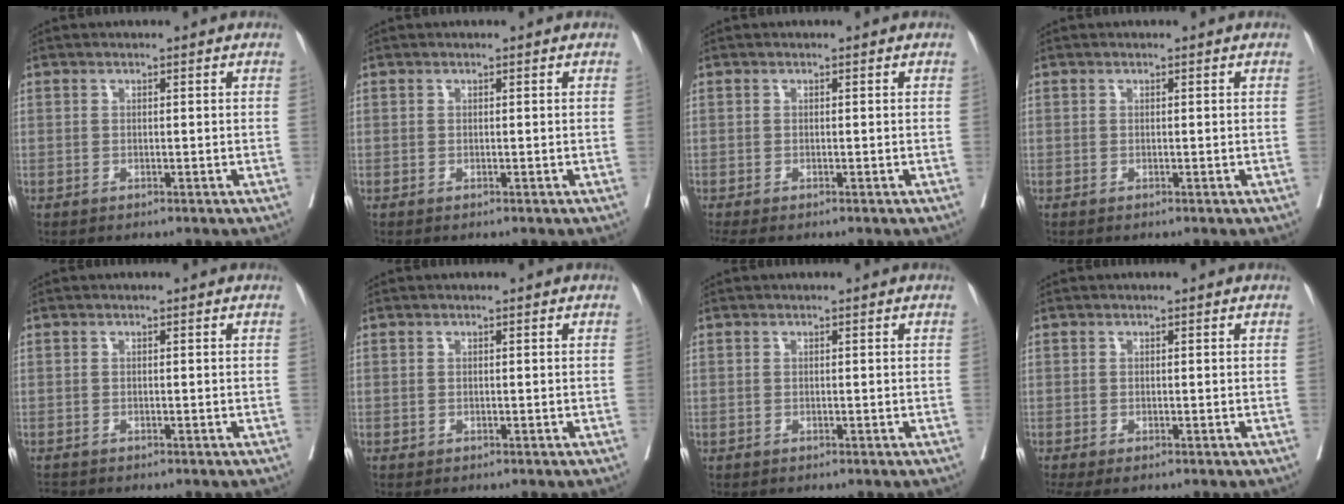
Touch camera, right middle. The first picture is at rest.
{"total": 0.0}
{"total": 1.6, "force": [-1.4, 0.3, 0.8], "torque": [-0.009, -0.006, -0.023]}
{"total": 0.0}
{"total": 0.6, "force": [-0.6, 0.1, 0.0], "torque": [-0.005, -0.003, -0.013]}
{"total": 0.0}
{"total": 0.0}
{"total": 3.7, "force": [-2.6, 1.5, 2.2], "torque": [-0.032, -0.013, -0.042]}